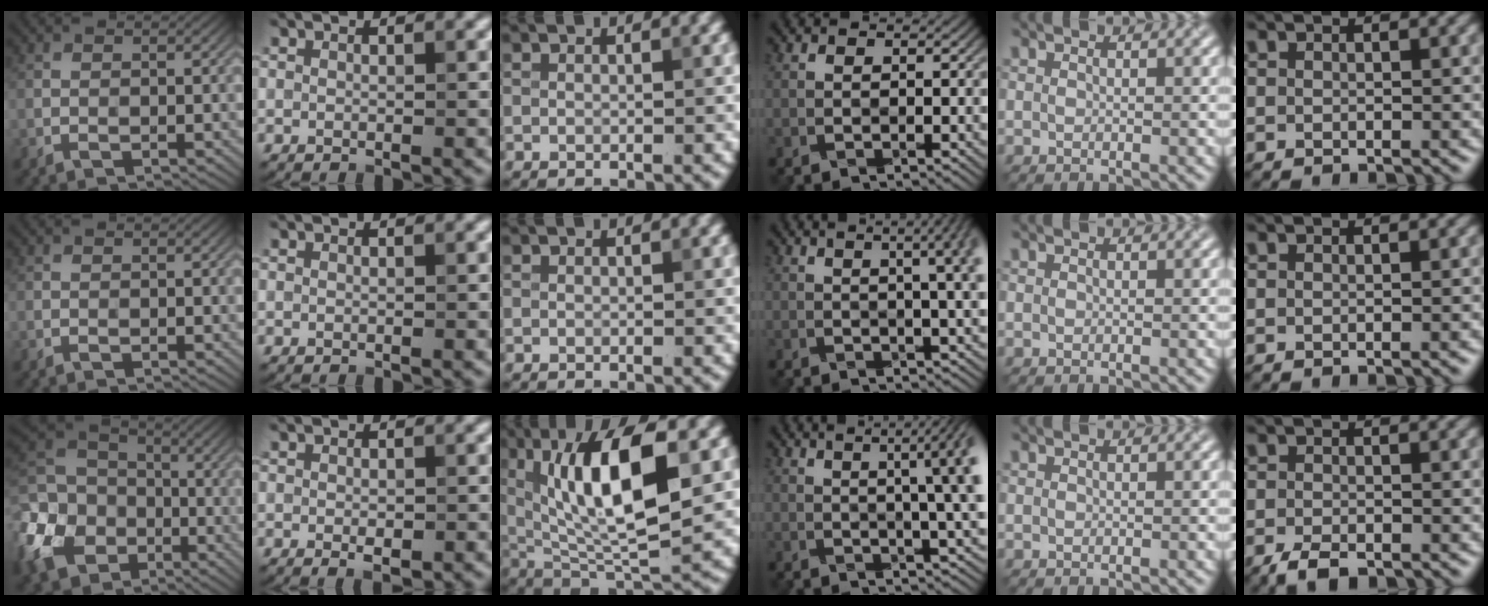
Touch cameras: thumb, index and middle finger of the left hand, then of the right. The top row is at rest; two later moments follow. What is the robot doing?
{"motion": "wrap", "object": "arm wrap"}